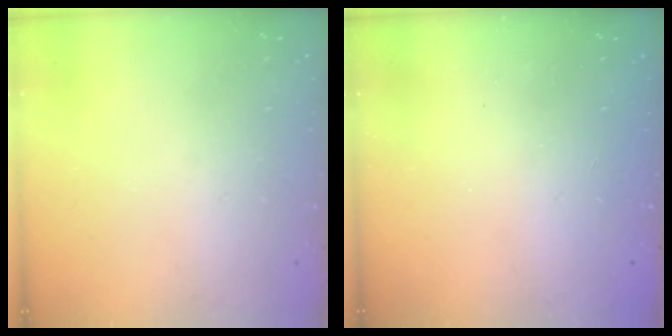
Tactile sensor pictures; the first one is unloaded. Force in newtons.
{"total": 2.4, "press": 2.3, "slide": 0.8}